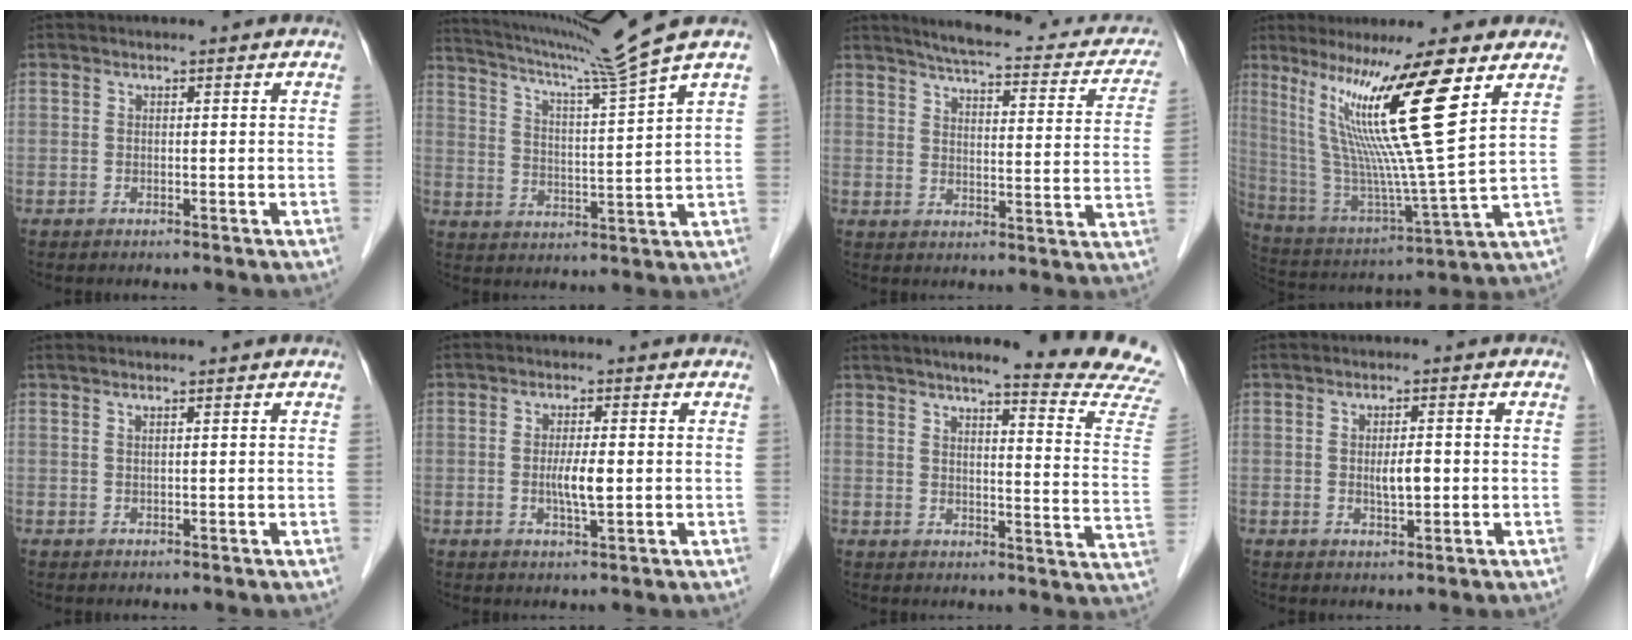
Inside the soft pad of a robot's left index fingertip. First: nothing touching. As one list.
[{"total": 12.5, "force": [10.5, -4.0, 5.6], "torque": [-0.104, -0.037, 0.169]}, {"total": 19.9, "force": [17.0, 4.3, 9.3], "torque": [-0.107, -0.003, 0.196]}, {"total": 17.8, "force": [8.7, -1.8, 15.5], "torque": [-0.292, -0.018, 0.151]}, {"total": 1.1, "force": [0.9, -0.2, 0.7], "torque": [-0.022, 0.010, 0.023]}, {"total": 3.8, "force": [-0.2, 0.3, 3.8], "torque": [-0.071, -0.005, -0.002]}, {"total": 18.3, "force": [16.3, -1.5, 8.0], "torque": [-0.109, -0.089, 0.184]}, {"total": 3.1, "force": [-0.1, 0.8, 3.0], "torque": [-0.053, -0.002, 0.001]}]